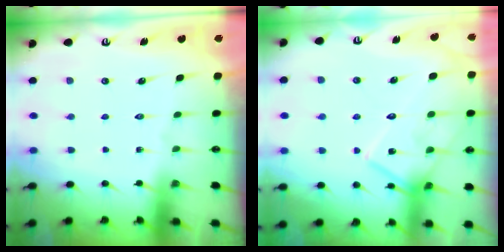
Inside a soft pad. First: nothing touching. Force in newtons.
{"total": 15.5, "press": 15.4, "slide": 1.2}